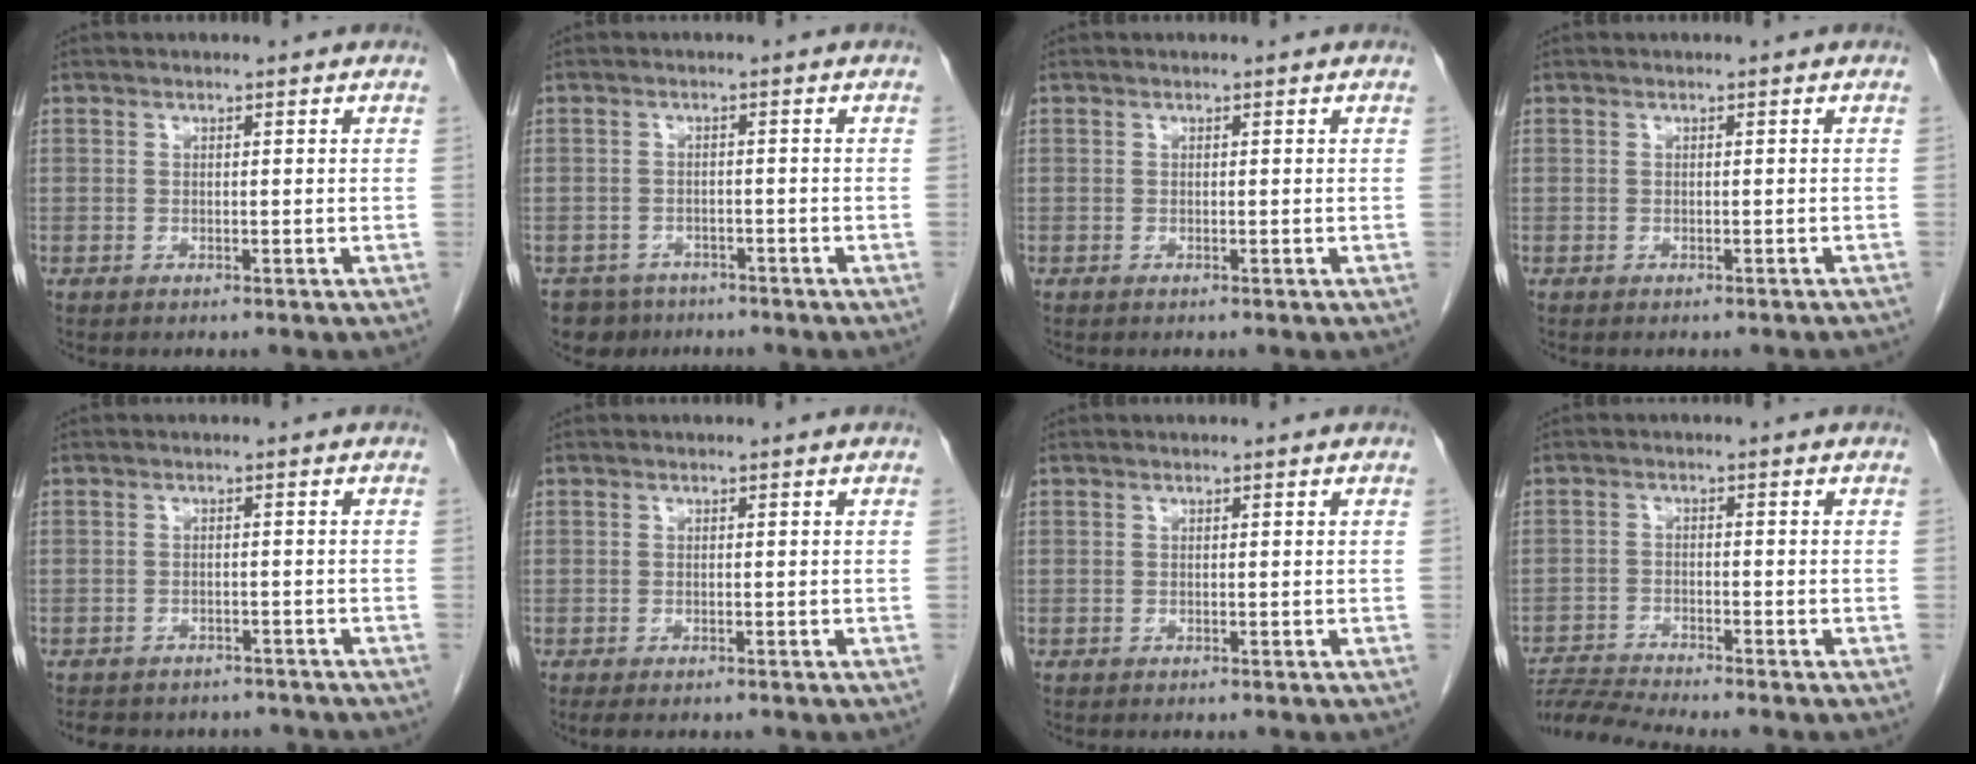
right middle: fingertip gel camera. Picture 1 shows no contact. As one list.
[{"total": 4.7, "force": [-3.7, 2.9, -0.2], "torque": [0.007, 0.003, -0.058]}, {"total": 0.0}, {"total": 3.0, "force": [-2.7, 0.8, 1.0], "torque": [-0.015, -0.008, -0.029]}, {"total": 8.9, "force": [-7.8, 3.8, 1.8], "torque": [-0.032, 0.008, -0.090]}, {"total": 2.0, "force": [-1.6, 0.7, 1.0], "torque": [-0.013, -0.004, -0.017]}, {"total": 0.0}, {"total": 5.6, "force": [-5.3, -1.9, 0.5], "torque": [-0.017, -0.011, -0.099]}]